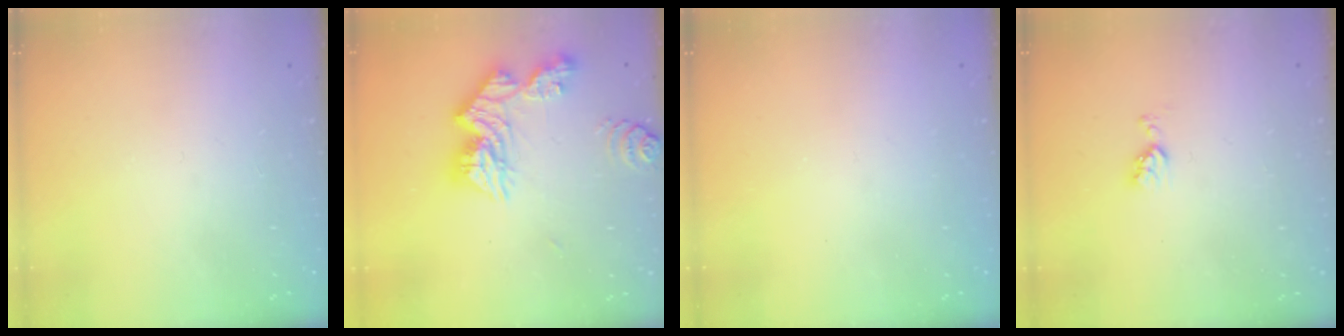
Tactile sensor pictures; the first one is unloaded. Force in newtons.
{"total": 14.2, "press": 14.1, "slide": 1.4}
{"total": 0.0}
{"total": 4.4, "press": 4.3, "slide": 0.7}